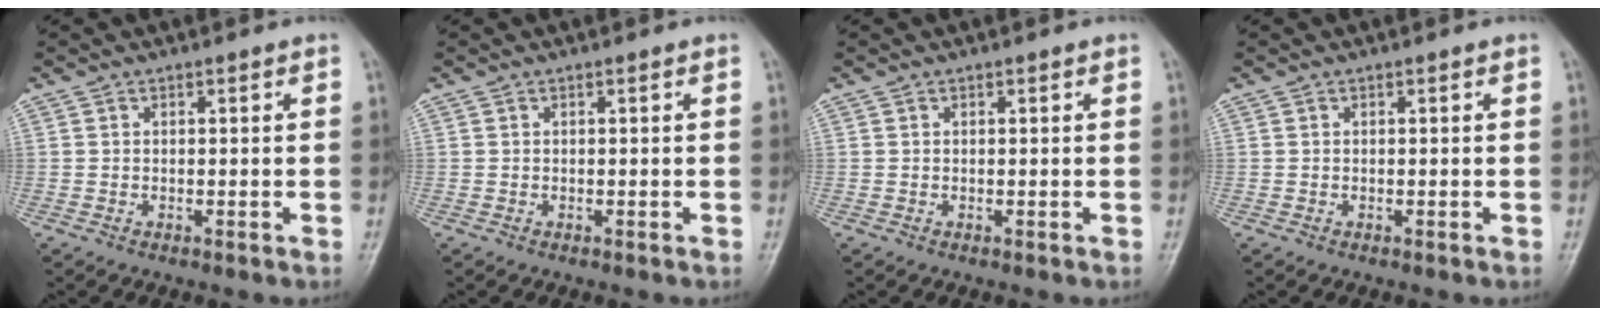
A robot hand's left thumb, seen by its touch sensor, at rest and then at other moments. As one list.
[{"total": 0.0}, {"total": 0.0}, {"total": 0.0}]